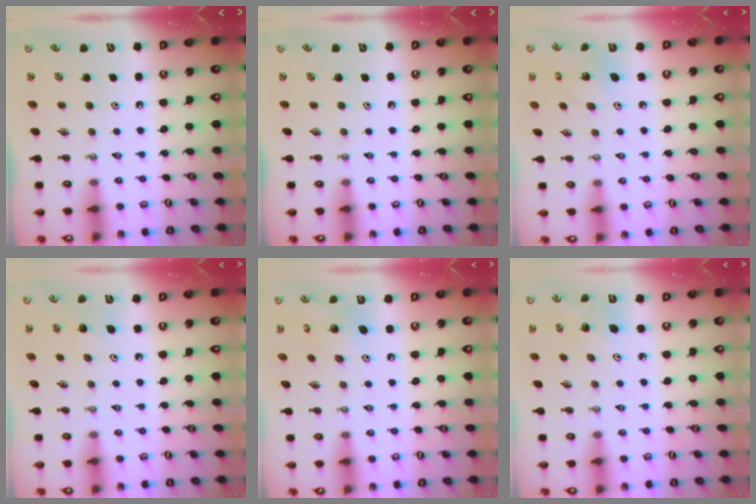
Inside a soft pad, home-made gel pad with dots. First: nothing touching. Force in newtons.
{"total": 0.0}
{"total": 4.8, "press": 4.8, "slide": 0.2}
{"total": 5.5, "press": 5.4, "slide": 1.3}
{"total": 9.6, "press": 9.4, "slide": 1.9}
{"total": 5.2, "press": 4.9, "slide": 1.8}